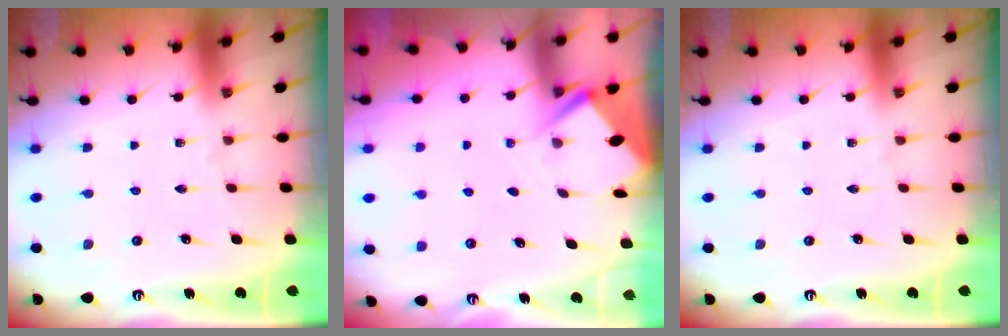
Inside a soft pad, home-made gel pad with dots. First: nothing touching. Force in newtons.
{"total": 2.7, "press": 2.7, "slide": 0.3}
{"total": 0.0}